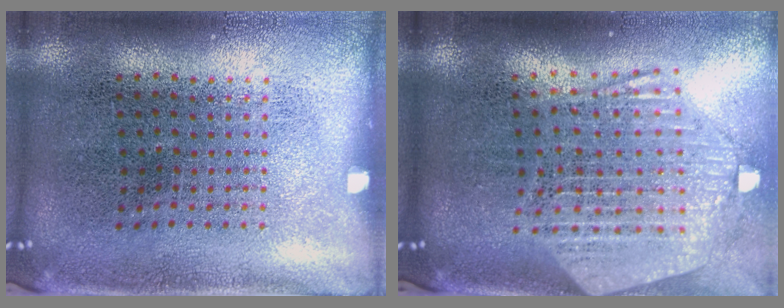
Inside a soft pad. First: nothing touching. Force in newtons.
{"total": 2.7, "press": 2.2, "slide": 1.5}